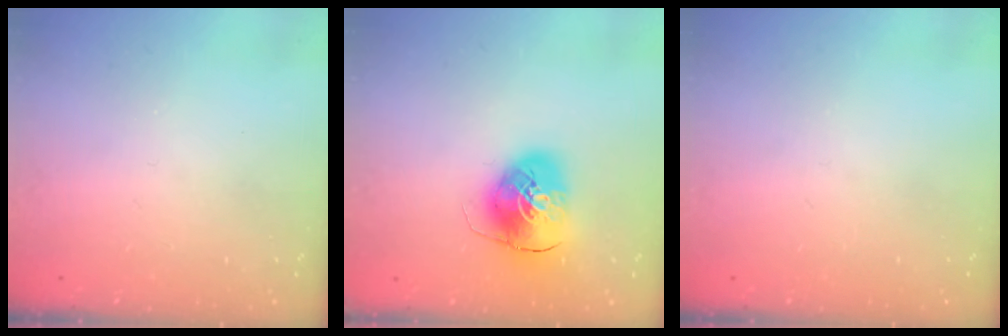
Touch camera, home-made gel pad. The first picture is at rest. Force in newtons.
{"total": 9.8, "press": 9.7, "slide": 1.5}
{"total": 0.0}